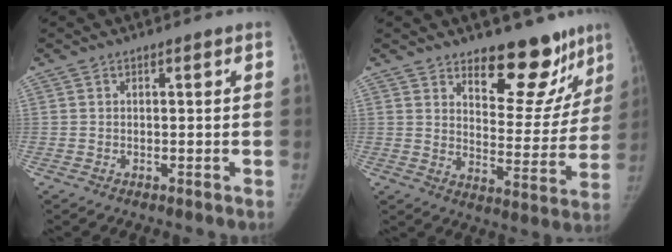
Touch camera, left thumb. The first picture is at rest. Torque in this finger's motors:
{"motor_torque": [0.23, 0.19, 1.21, -0.68, 0.14]}